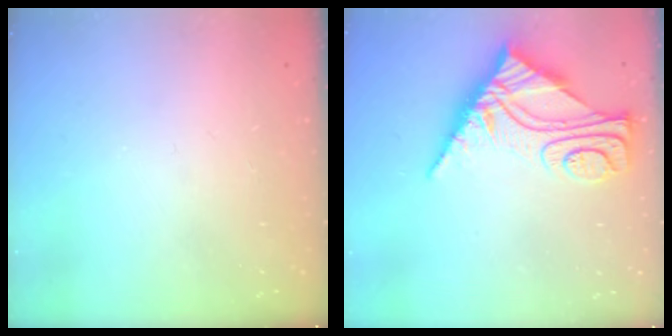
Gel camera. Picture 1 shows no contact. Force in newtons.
{"total": 11.3, "press": 11.2, "slide": 1.1}